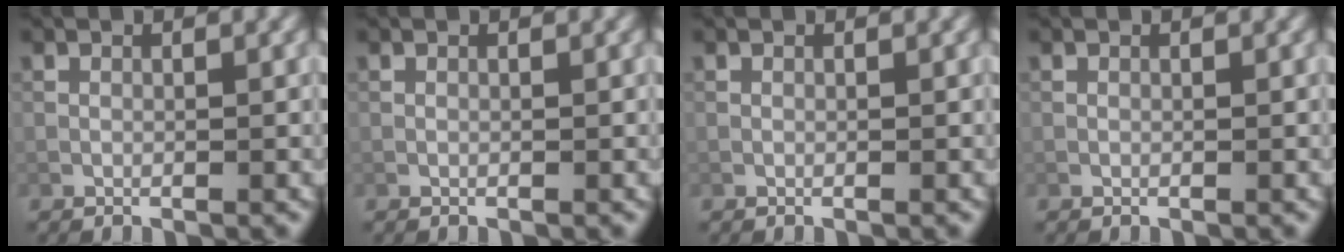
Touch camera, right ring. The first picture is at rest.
{"total": 0.0}
{"total": 0.0}
{"total": 0.0}